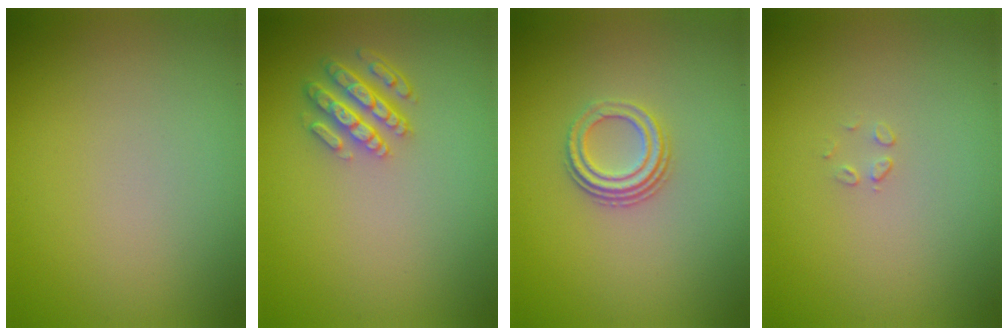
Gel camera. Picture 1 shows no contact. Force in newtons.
{"total": 4.2, "press": 3.4, "slide": 2.5}
{"total": 2.9, "press": 2.2, "slide": 1.9}
{"total": 0.5, "press": 0.2, "slide": 0.5}